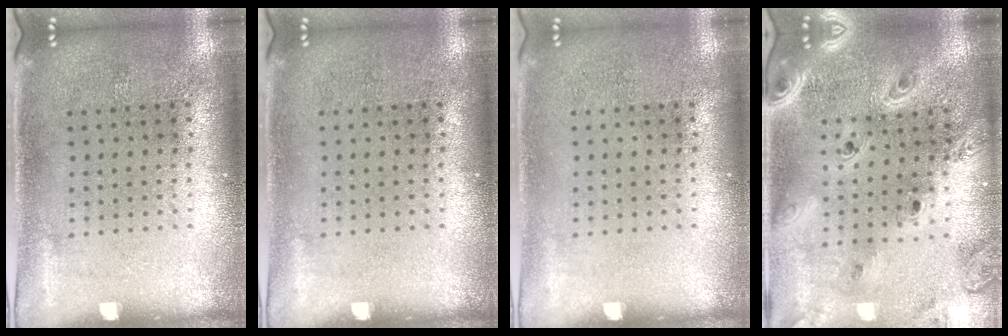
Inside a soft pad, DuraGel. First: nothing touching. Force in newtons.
{"total": 0.0}
{"total": 0.0}
{"total": 3.1, "press": 2.6, "slide": 1.7}